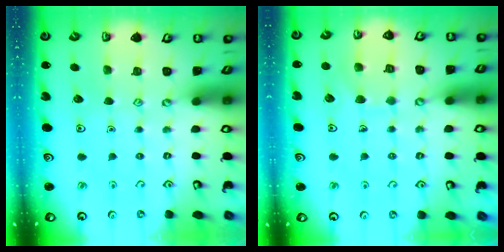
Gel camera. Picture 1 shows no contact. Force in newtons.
{"total": 7.4, "press": 7.3, "slide": 0.5}